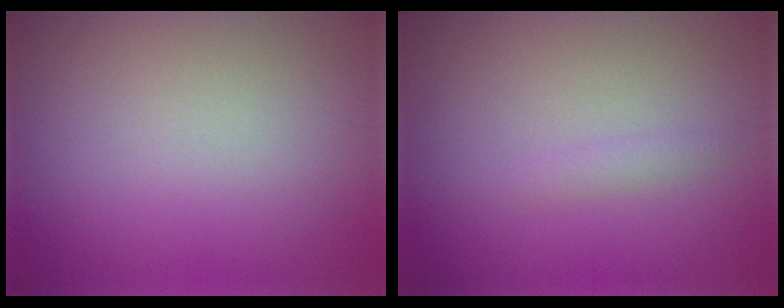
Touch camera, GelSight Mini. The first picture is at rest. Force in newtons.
{"total": 0.9, "press": 0.9, "slide": 0.1}